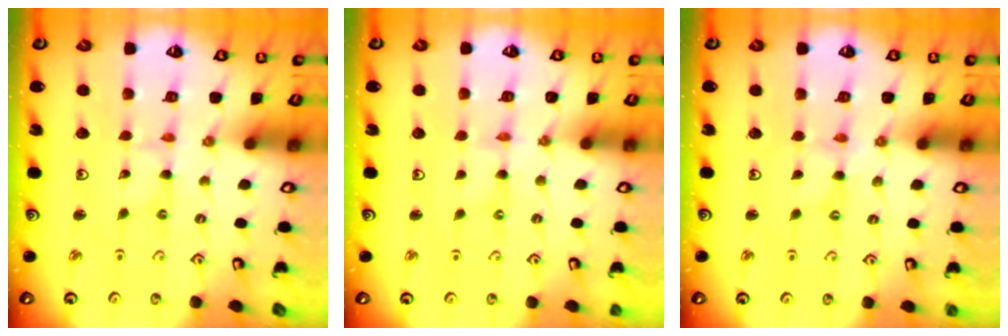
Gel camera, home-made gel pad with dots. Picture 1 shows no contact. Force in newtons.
{"total": 0.0}
{"total": 0.0}